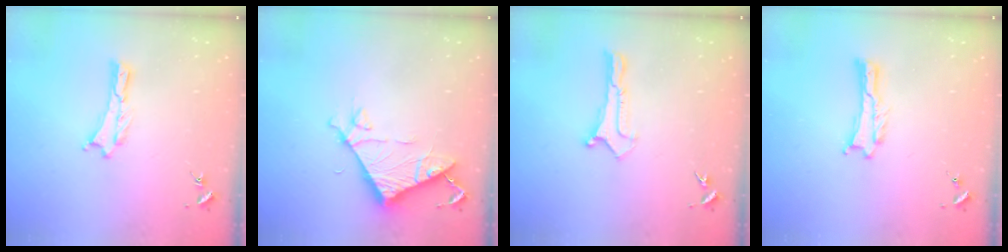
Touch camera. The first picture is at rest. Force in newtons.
{"total": 7.5, "press": 7.5, "slide": 0.5}
{"total": 0.0}
{"total": 0.0}